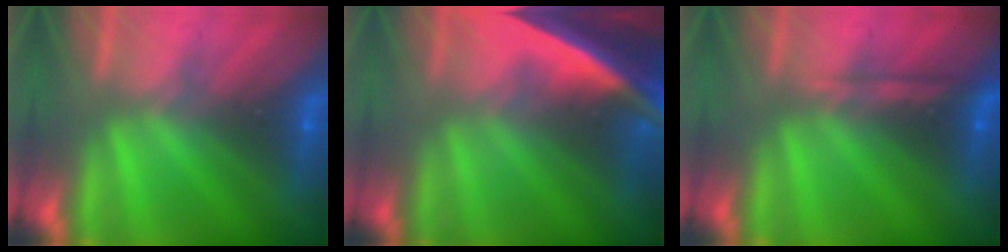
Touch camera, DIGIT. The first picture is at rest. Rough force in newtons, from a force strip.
{"total": 5.6}
{"total": 2.2}